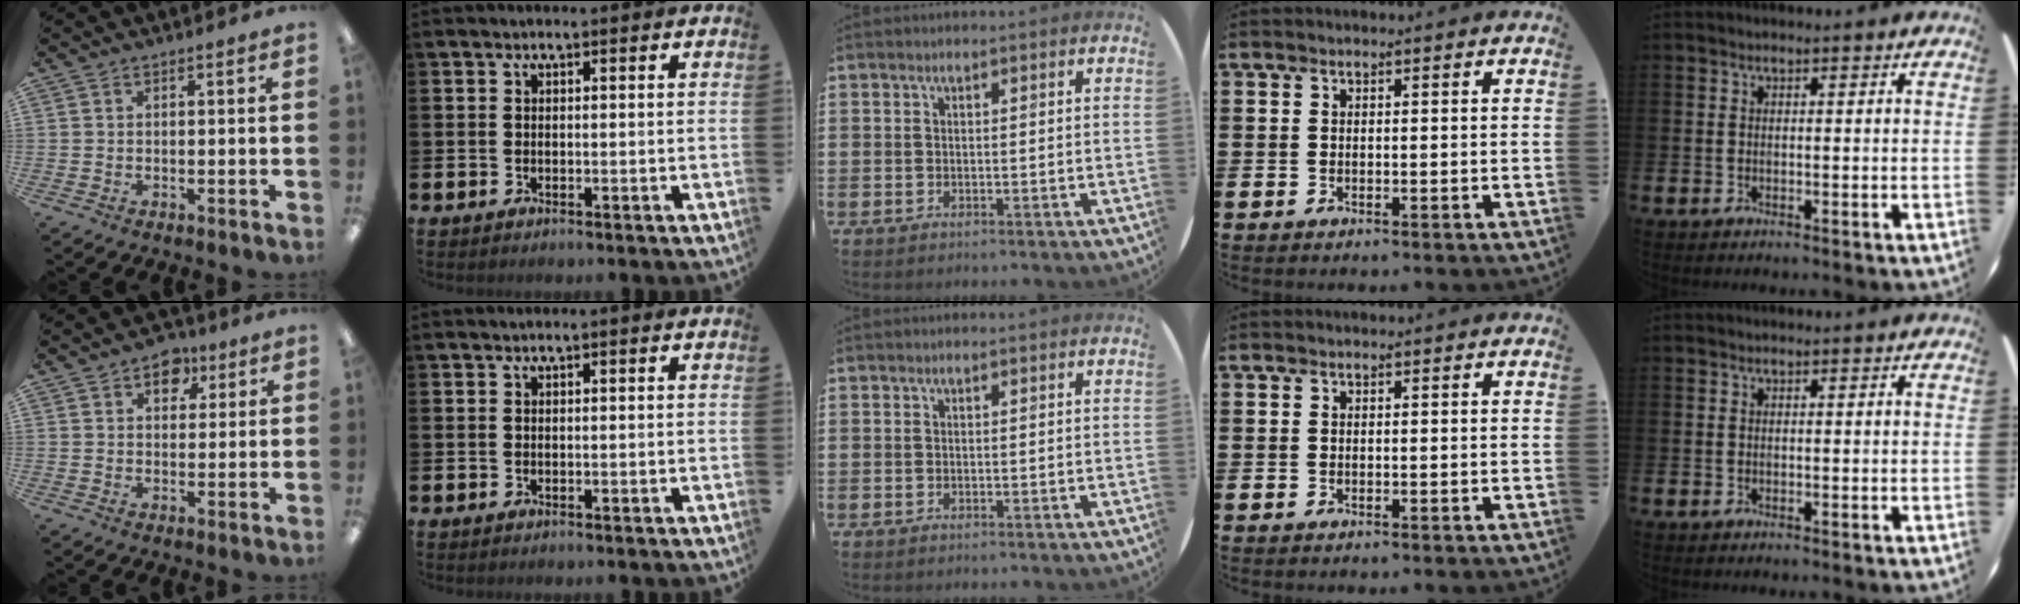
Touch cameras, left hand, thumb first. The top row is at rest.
{"thumb": {"total": 6.1, "force": [3.4, 4.2, 2.9], "torque": [-0.012, -0.014, 0.053]}}